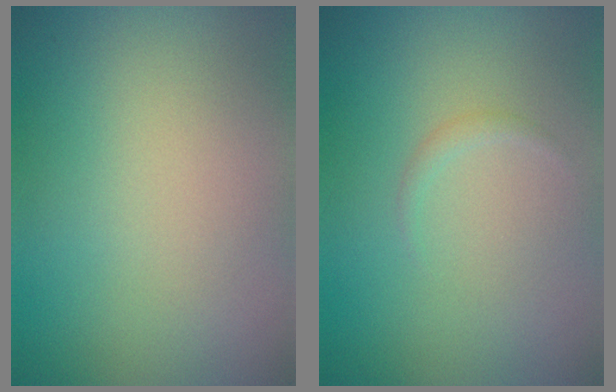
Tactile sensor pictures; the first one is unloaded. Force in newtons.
{"total": 0.6, "press": 0.5, "slide": 0.1}